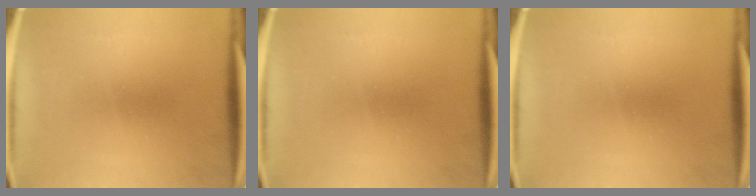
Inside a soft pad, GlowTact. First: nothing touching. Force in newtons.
{"total": 0.0}
{"total": 0.0}